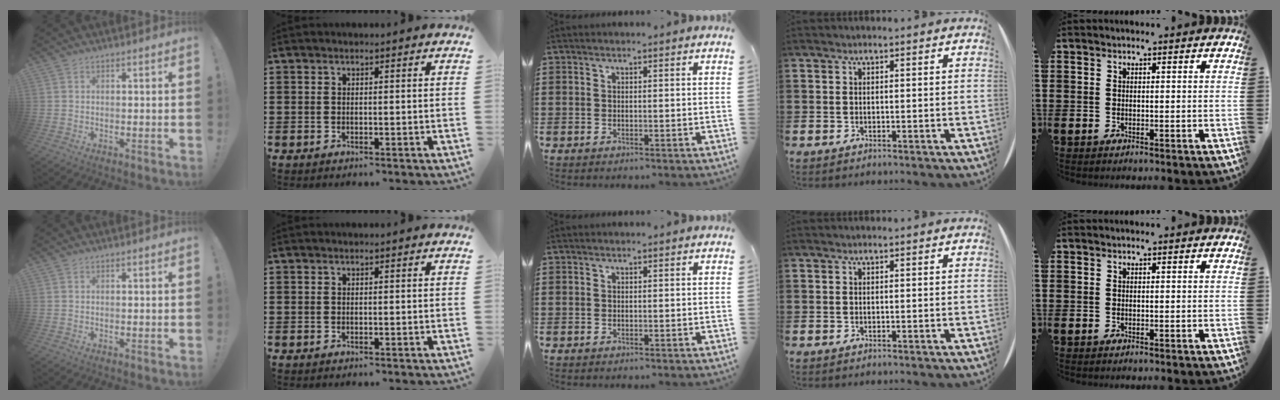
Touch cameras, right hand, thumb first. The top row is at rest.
{}